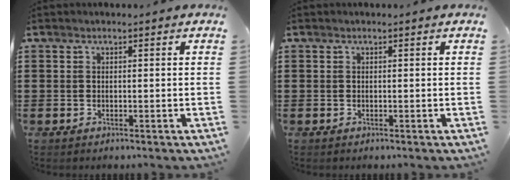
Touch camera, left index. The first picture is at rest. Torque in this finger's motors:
{"motor_torque": [-0.01, -0.01, 0.00, 0.00]}